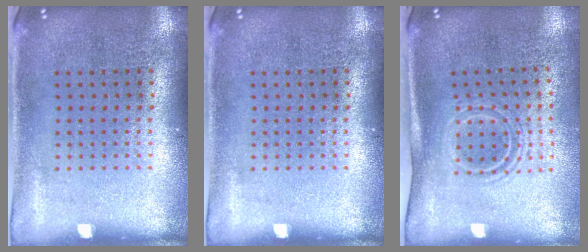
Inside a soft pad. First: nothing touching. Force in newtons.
{"total": 0.0}
{"total": 1.6, "press": 1.1, "slide": 1.1}